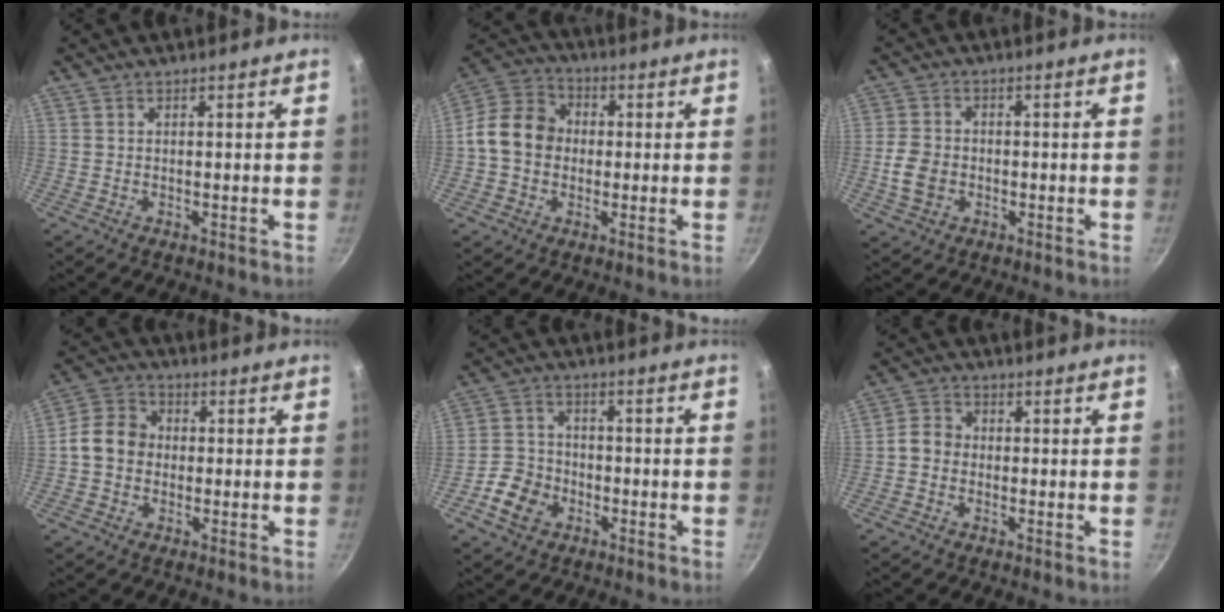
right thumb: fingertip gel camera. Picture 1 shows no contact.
{"total": 11.0, "force": [-0.4, 9.2, 6.1], "torque": [-0.079, 0.024, -0.030]}
{"total": 5.8, "force": [-1.5, 4.6, 3.3], "torque": [-0.055, 0.009, -0.030]}
{"total": 7.5, "force": [-0.6, 6.3, 4.0], "torque": [-0.046, 0.017, -0.029]}
{"total": 6.9, "force": [-2.6, 6.0, 2.2], "torque": [-0.019, 0.027, -0.053]}
{"total": 3.9, "force": [-0.8, 3.4, 1.8], "torque": [-0.018, 0.012, -0.027]}